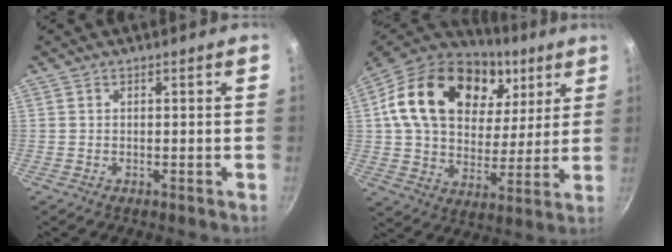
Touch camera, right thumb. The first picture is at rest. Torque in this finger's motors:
{"motor_torque": [2.09, 2.92, 0.51, -0.14, 0.63]}